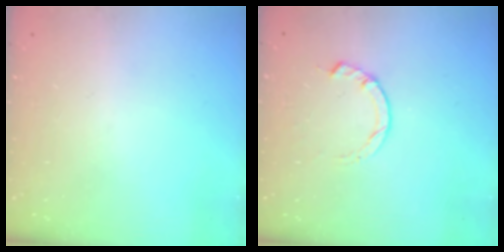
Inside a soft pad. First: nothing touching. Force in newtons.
{"total": 4.0, "press": 3.9, "slide": 0.7}